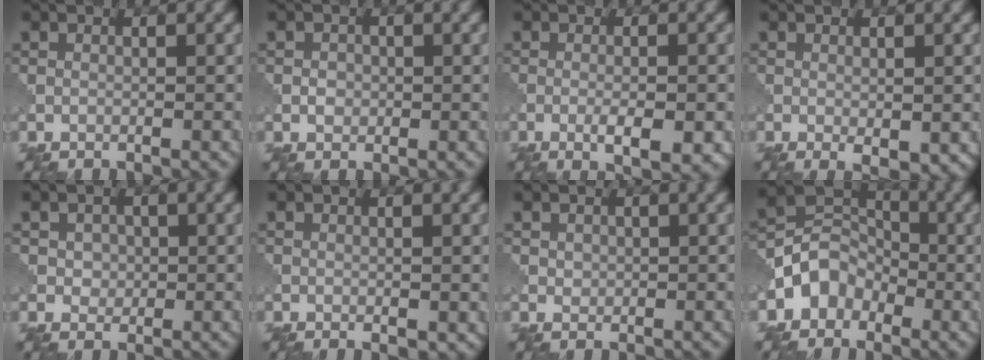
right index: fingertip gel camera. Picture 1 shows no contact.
{"total": 1.1, "force": [-0.2, 1.0, 0.4], "torque": [-0.005, -0.001, -0.006]}
{"total": 3.5, "force": [-1.2, 0.9, 3.2], "torque": [-0.057, -0.004, -0.020]}
{"total": 2.0, "force": [-0.4, 0.8, 1.7], "torque": [-0.025, -0.009, -0.001]}
{"total": 1.8, "force": [0.3, 1.5, 0.8], "torque": [-0.015, 0.000, 0.009]}
{"total": 0.9, "force": [-0.1, 0.5, 0.8], "torque": [-0.009, -0.003, -0.001]}
{"total": 0.8, "force": [0.3, 0.7, 0.2], "torque": [-0.004, -0.001, 0.006]}
{"total": 3.9, "force": [-1.9, 3.2, 1.2], "torque": [-0.005, 0.014, -0.045]}